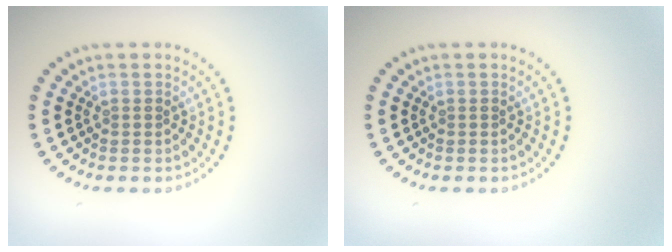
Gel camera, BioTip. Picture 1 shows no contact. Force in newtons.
{"total": 0.0}